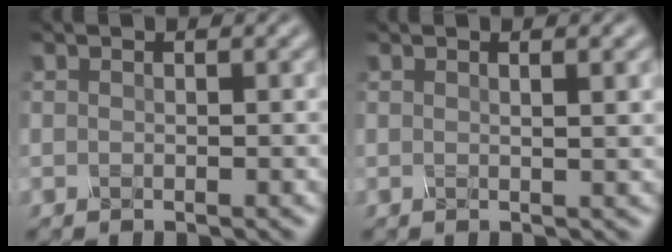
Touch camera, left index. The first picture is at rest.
{"total": 2.3, "force": [0.8, 0.7, 2.0], "torque": [-0.019, 0.003, 0.003]}